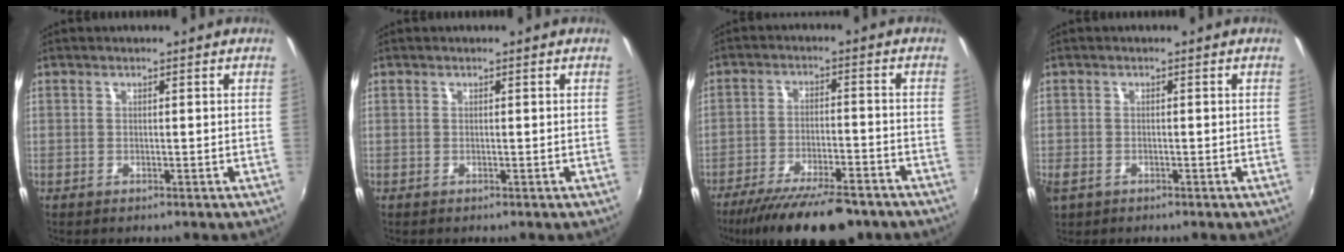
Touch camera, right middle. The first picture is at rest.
{"total": 0.0}
{"total": 16.5, "force": [-13.0, 4.2, 9.1], "torque": [-0.180, -0.036, -0.200]}
{"total": 3.9, "force": [-1.9, 2.6, 2.1], "torque": [-0.049, -0.011, -0.035]}